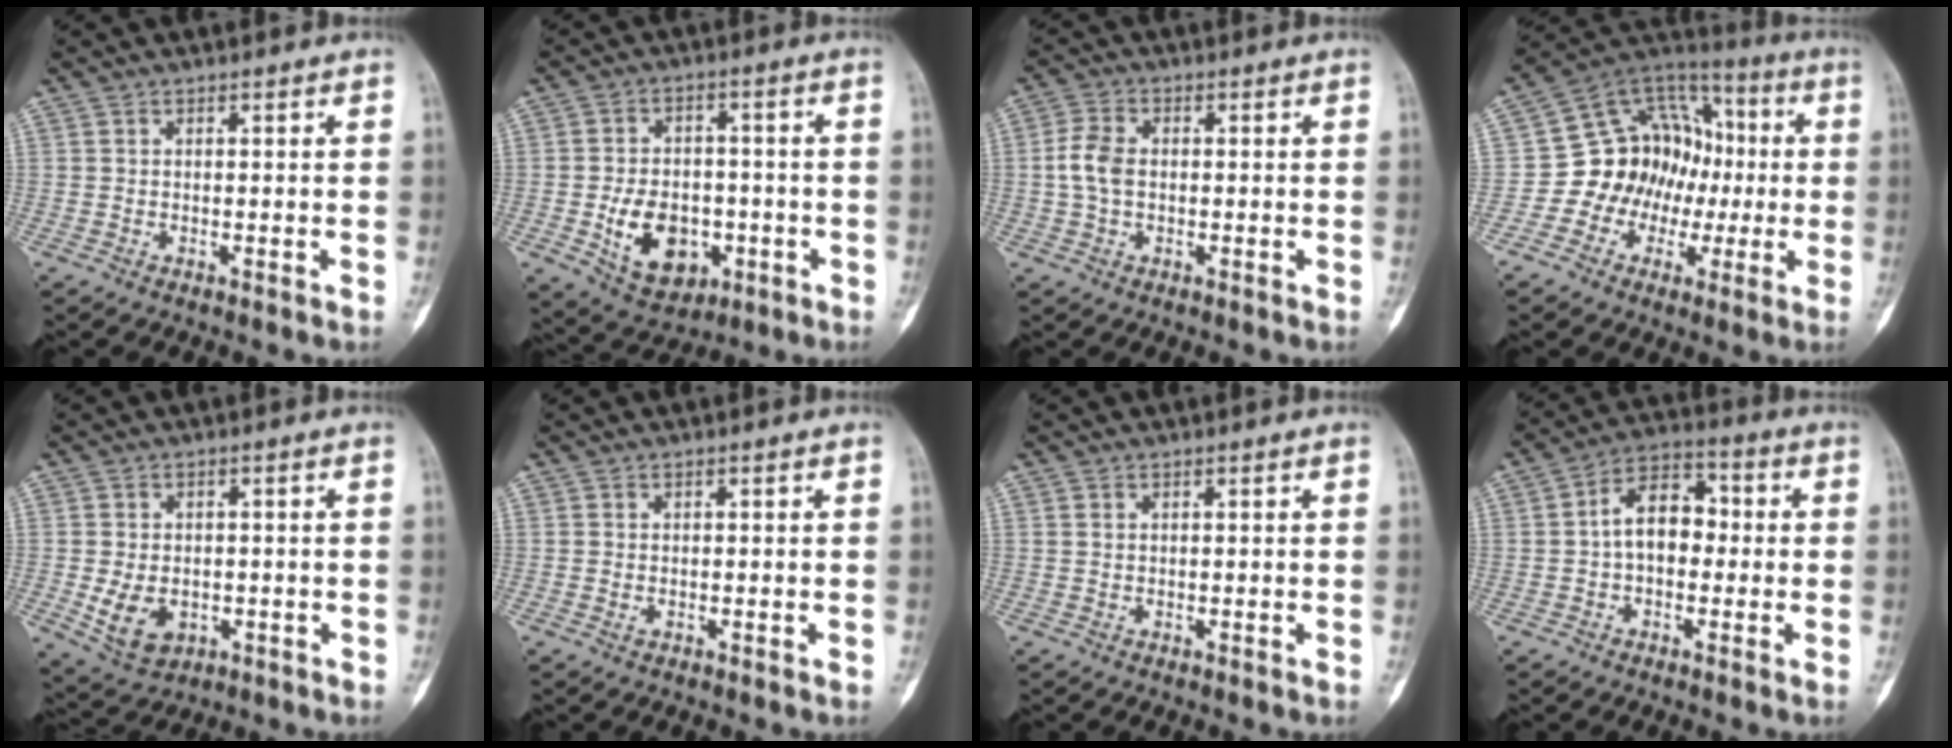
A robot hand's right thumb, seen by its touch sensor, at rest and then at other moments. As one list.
[{"total": 12.0, "force": [-3.3, 8.5, 7.8], "torque": [-0.098, 0.013, -0.039]}, {"total": 5.3, "force": [-0.1, 3.6, 3.9], "torque": [-0.085, 0.012, -0.007]}, {"total": 15.9, "force": [-1.7, 13.8, 7.8], "torque": [-0.069, 0.061, -0.031]}, {"total": 7.4, "force": [-1.4, 5.3, 4.9], "torque": [-0.075, -0.001, -0.008]}, {"total": 0.7, "force": [-0.1, 0.5, 0.5], "torque": [-0.012, 0.002, -0.001]}, {"total": 0.6, "force": [0.3, 0.5, 0.3], "torque": [-0.004, 0.001, 0.006]}, {"total": 9.4, "force": [-0.2, 6.3, 7.0], "torque": [-0.090, 0.034, -0.017]}]